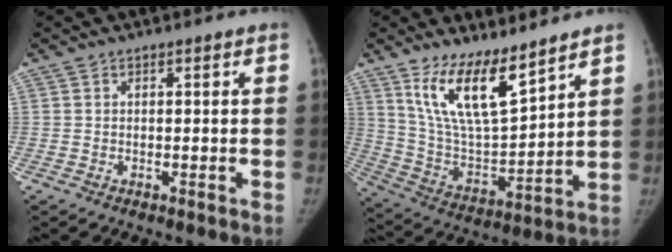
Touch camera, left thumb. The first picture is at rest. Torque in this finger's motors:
{"motor_torque": [0.17, 0.13, 1.50, -1.27, 0.11]}